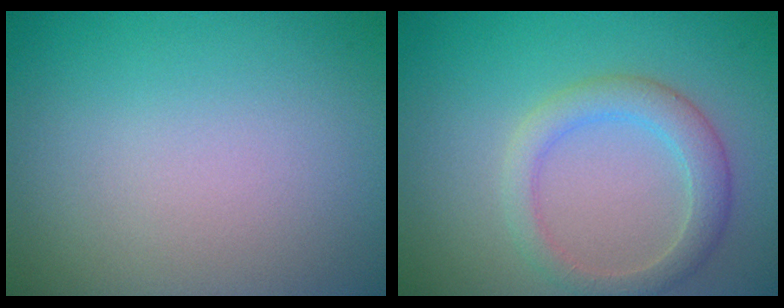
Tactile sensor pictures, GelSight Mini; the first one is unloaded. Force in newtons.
{"total": 3.2, "press": 3.2, "slide": 0.1}